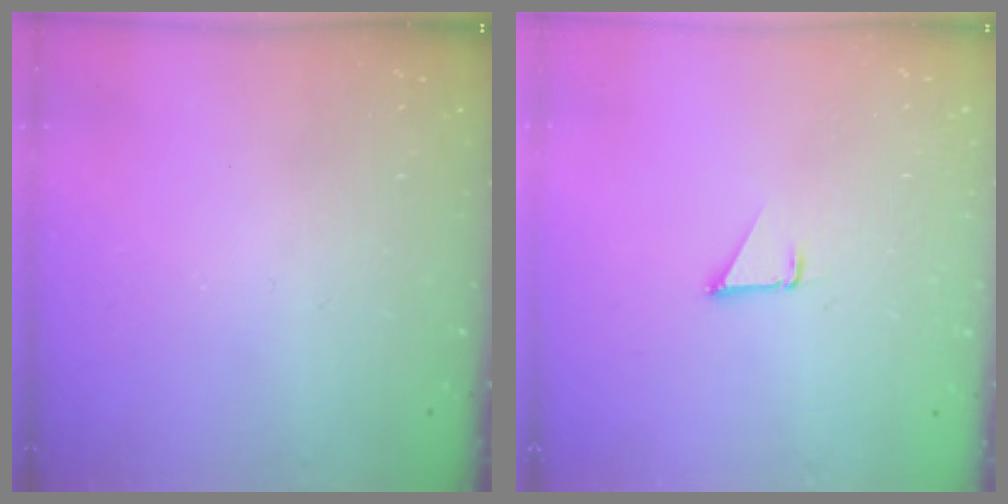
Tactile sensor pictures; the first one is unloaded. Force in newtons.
{"total": 1.3, "press": 1.3, "slide": 0.1}